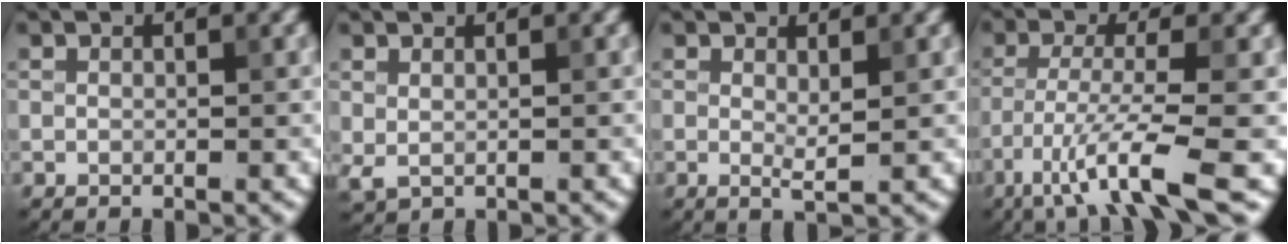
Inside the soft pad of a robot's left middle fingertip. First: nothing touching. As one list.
[{"total": 1.0, "force": [0.5, 0.4, 0.7], "torque": [-0.017, -0.003, 0.013]}, {"total": 1.3, "force": [0.4, 0.2, 1.3], "torque": [-0.022, -0.007, 0.007]}, {"total": 6.5, "force": [-3.6, 0.7, 5.4], "torque": [-0.098, -0.007, -0.072]}]